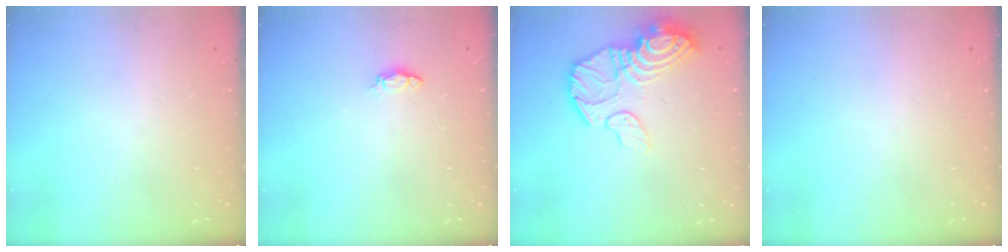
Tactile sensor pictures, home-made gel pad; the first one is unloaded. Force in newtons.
{"total": 2.5, "press": 2.5, "slide": 0.4}
{"total": 16.0, "press": 16.0, "slide": 1.3}
{"total": 0.0}